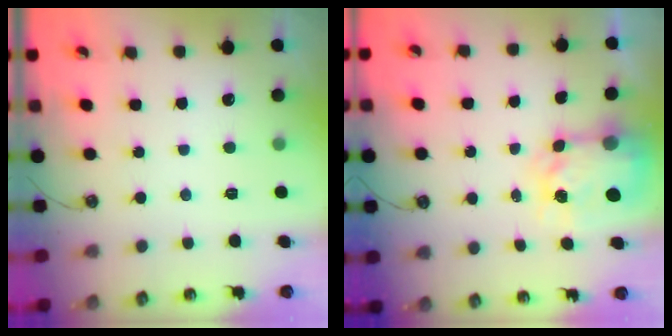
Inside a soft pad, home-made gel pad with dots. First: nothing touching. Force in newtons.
{"total": 5.8, "press": 5.8, "slide": 0.7}